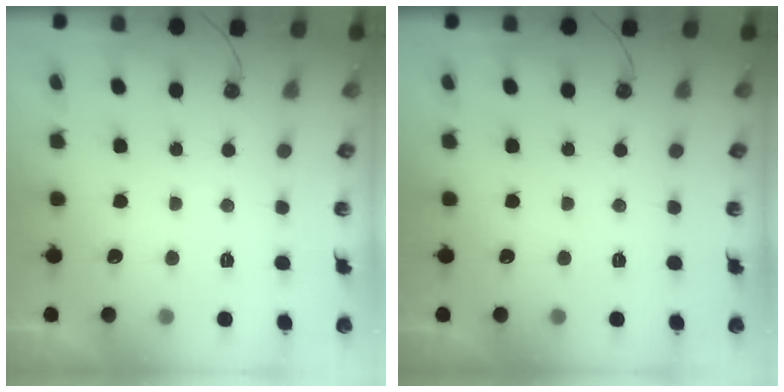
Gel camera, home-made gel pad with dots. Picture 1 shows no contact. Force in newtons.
{"total": 0.0}